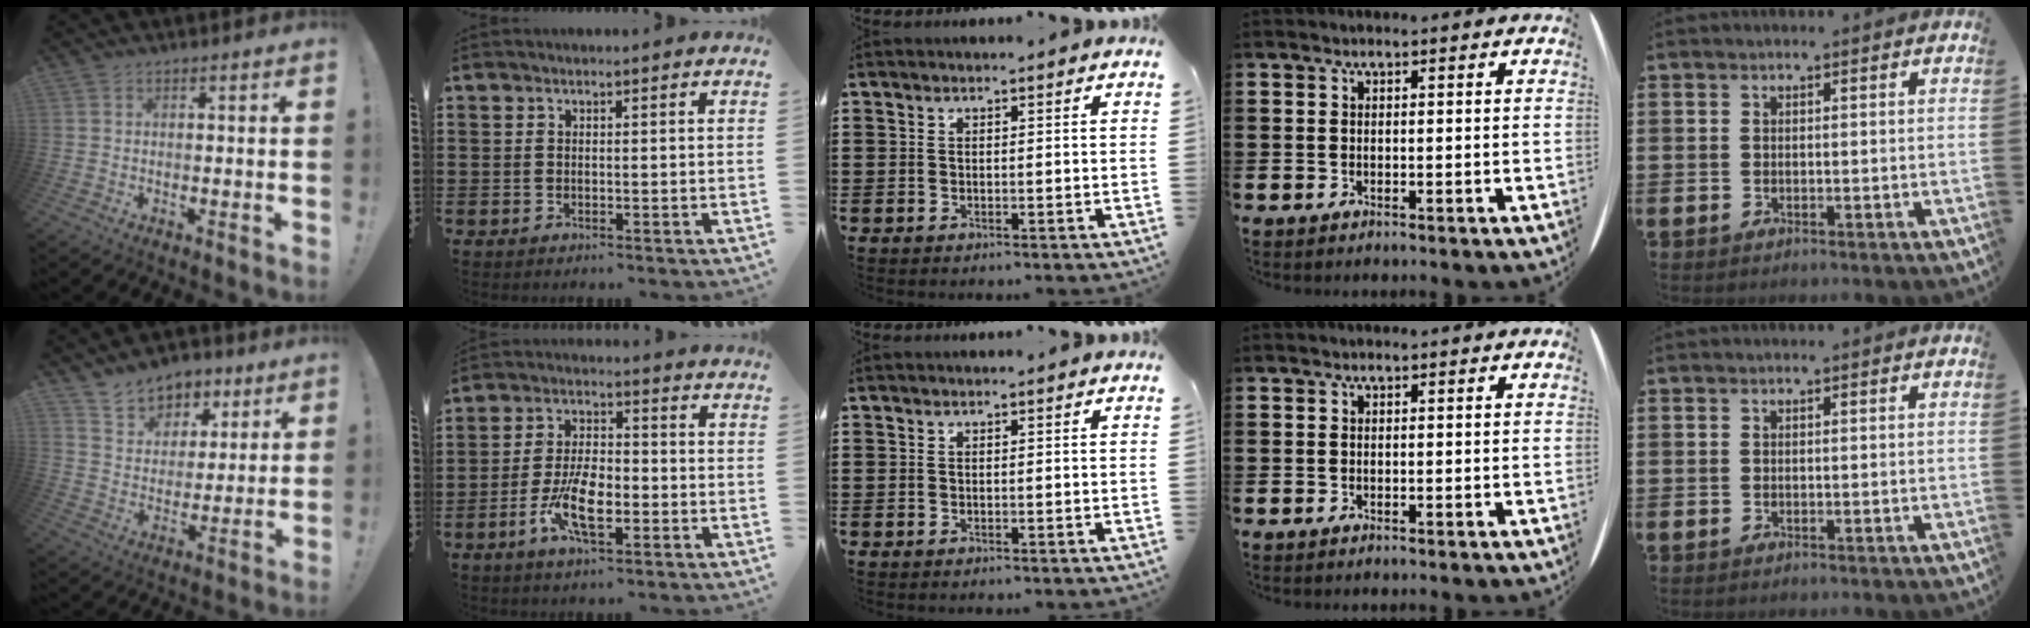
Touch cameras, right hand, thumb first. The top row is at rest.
{"thumb": {"total": 9.8, "force": [7.1, 6.6, 1.8], "torque": [-0.022, -0.055, 0.136]}, "index": {"total": 8.5, "force": [-3.0, 3.7, 7.1], "torque": [-0.152, -0.008, -0.056]}}